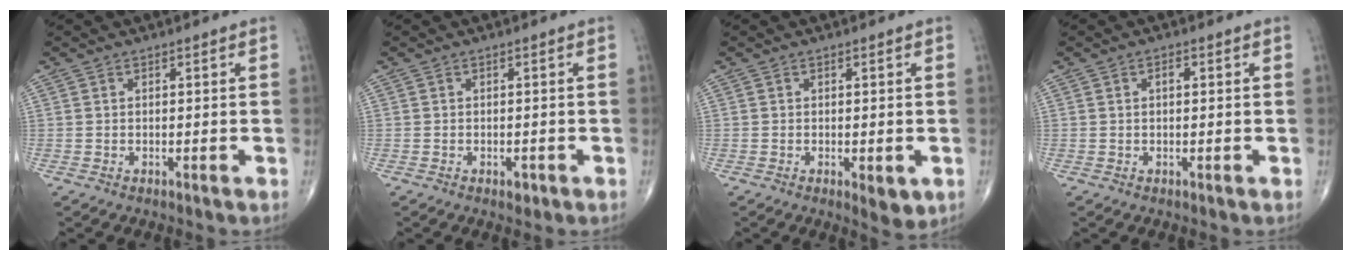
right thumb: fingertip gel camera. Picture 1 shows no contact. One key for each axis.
{"total": 1.2, "fx": -0.6, "fy": 0.7, "fz": 0.8, "tx": -0.007, "ty": 0.000, "tz": -0.008}
{"total": 3.6, "fx": -1.0, "fy": 1.5, "fz": 3.1, "tx": -0.032, "ty": -0.008, "tz": -0.009}
{"total": 1.1, "fx": 0.3, "fy": 0.5, "fz": 0.9, "tx": -0.015, "ty": 0.001, "tz": 0.003}